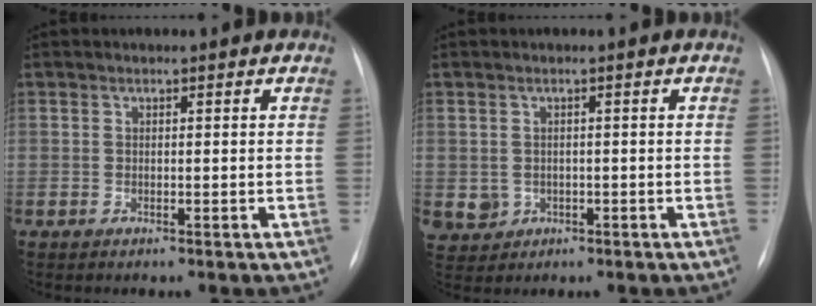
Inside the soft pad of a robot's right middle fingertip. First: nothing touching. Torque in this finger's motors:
{"motor_torque": [0.12, -0.08, 0.09, 0.00]}